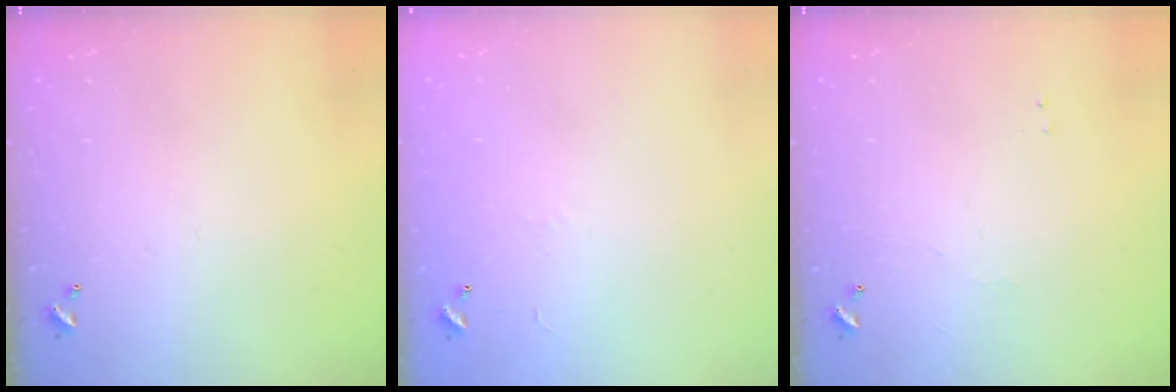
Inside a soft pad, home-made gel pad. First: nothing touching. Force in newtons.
{"total": 6.9, "press": 6.9, "slide": 0.9}
{"total": 1.2, "press": 1.1, "slide": 0.3}